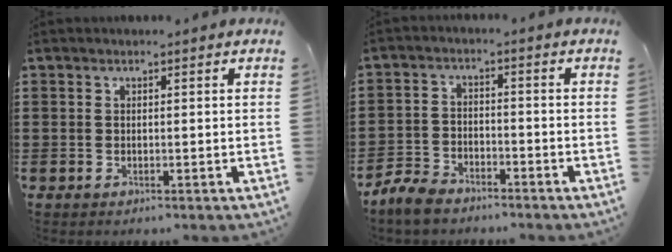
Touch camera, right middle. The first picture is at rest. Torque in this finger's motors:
{"motor_torque": [1.06, -0.39, 0.02, 0.03]}